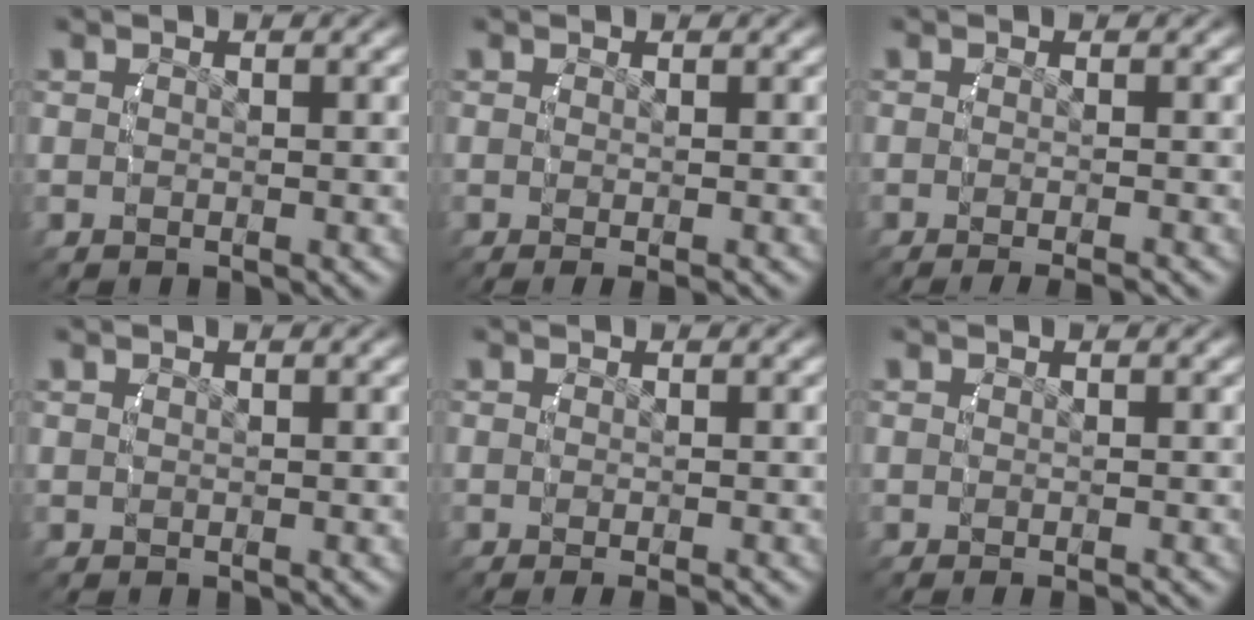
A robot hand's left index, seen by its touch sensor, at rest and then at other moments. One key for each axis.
{"total": 1.7, "fx": -1.0, "fy": 0.1, "fz": 1.4, "tx": -0.016, "ty": -0.002, "tz": -0.012}
{"total": 3.2, "fx": -2.7, "fy": 0.3, "fz": 1.7, "tx": -0.021, "ty": -0.008, "tz": -0.035}
{"total": 0.0}
{"total": 1.7, "fx": -1.2, "fy": 0.0, "fz": 1.2, "tx": -0.015, "ty": -0.002, "tz": -0.015}
{"total": 1.0, "fx": -0.8, "fy": 0.0, "fz": 0.6, "tx": -0.009, "ty": 0.000, "tz": -0.010}